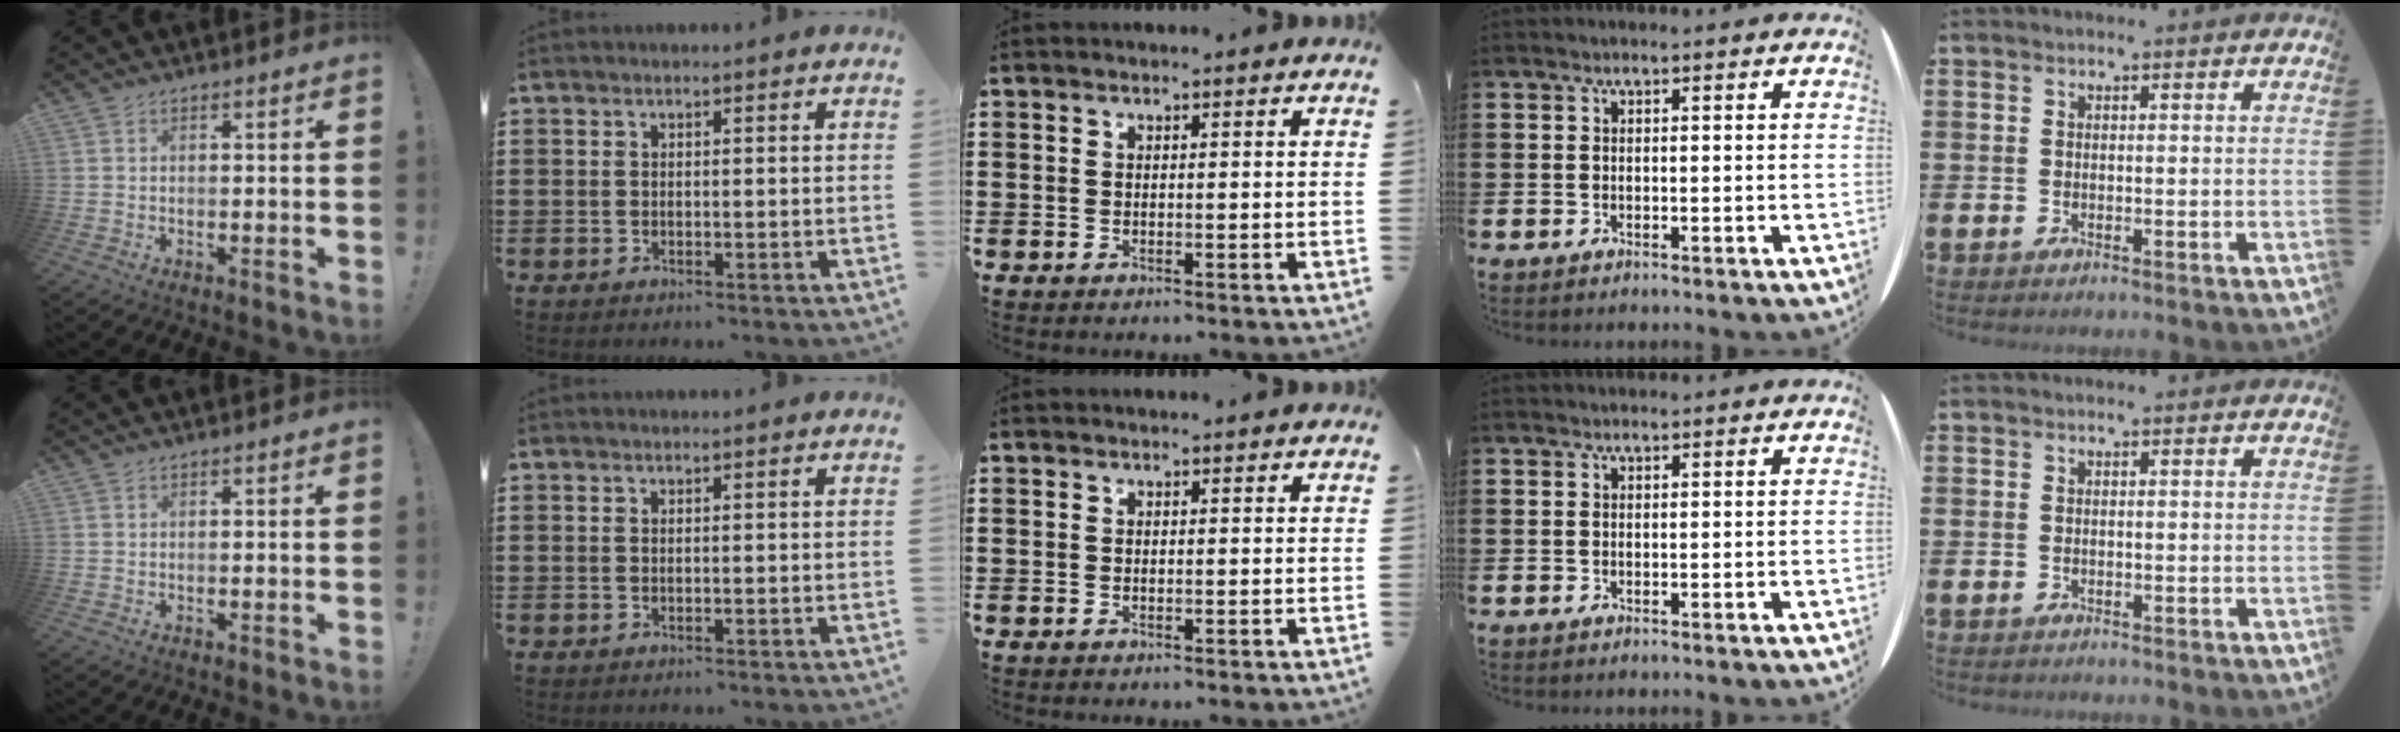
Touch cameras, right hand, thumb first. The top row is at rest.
{}